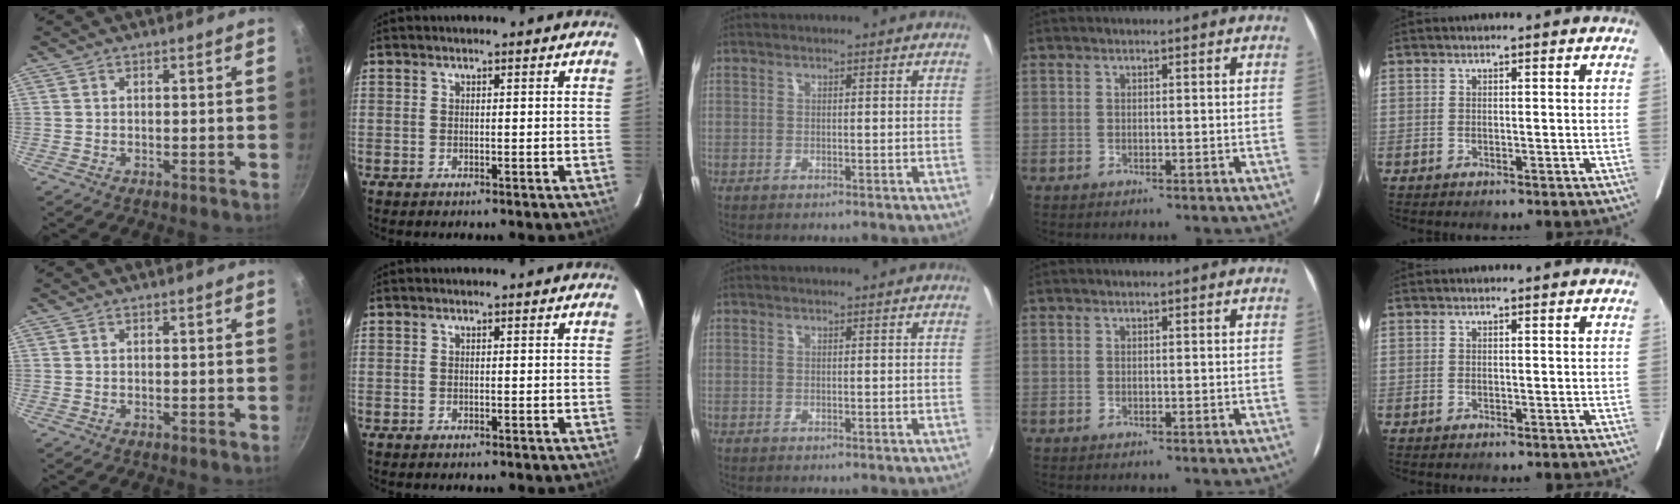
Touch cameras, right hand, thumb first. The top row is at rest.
{}